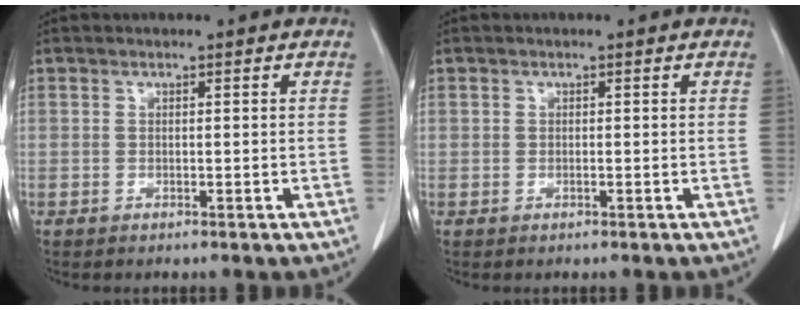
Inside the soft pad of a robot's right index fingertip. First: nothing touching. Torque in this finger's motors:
{"motor_torque": [0.08, 0.14, -0.02, 0.00]}